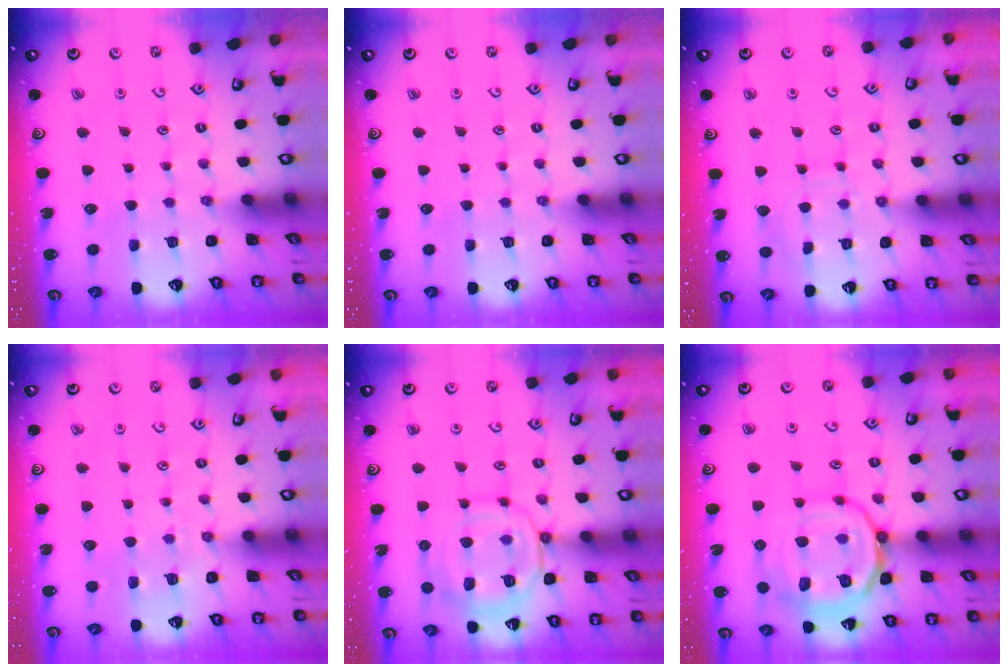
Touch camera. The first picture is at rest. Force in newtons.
{"total": 0.0}
{"total": 8.1, "press": 8.1, "slide": 0.6}
{"total": 2.9, "press": 2.8, "slide": 0.6}
{"total": 13.0, "press": 13.0, "slide": 1.4}
{"total": 18.1, "press": 18.0, "slide": 1.8}